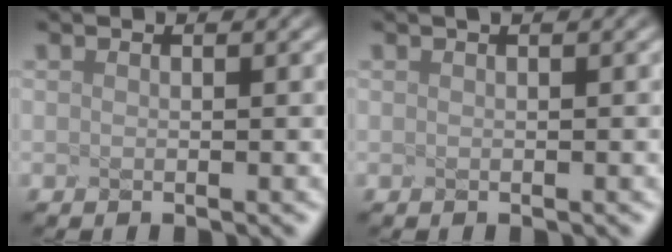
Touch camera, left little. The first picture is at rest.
{"total": 0.9, "force": [0.5, 0.4, 0.6], "torque": [-0.008, 0.015, 0.006]}